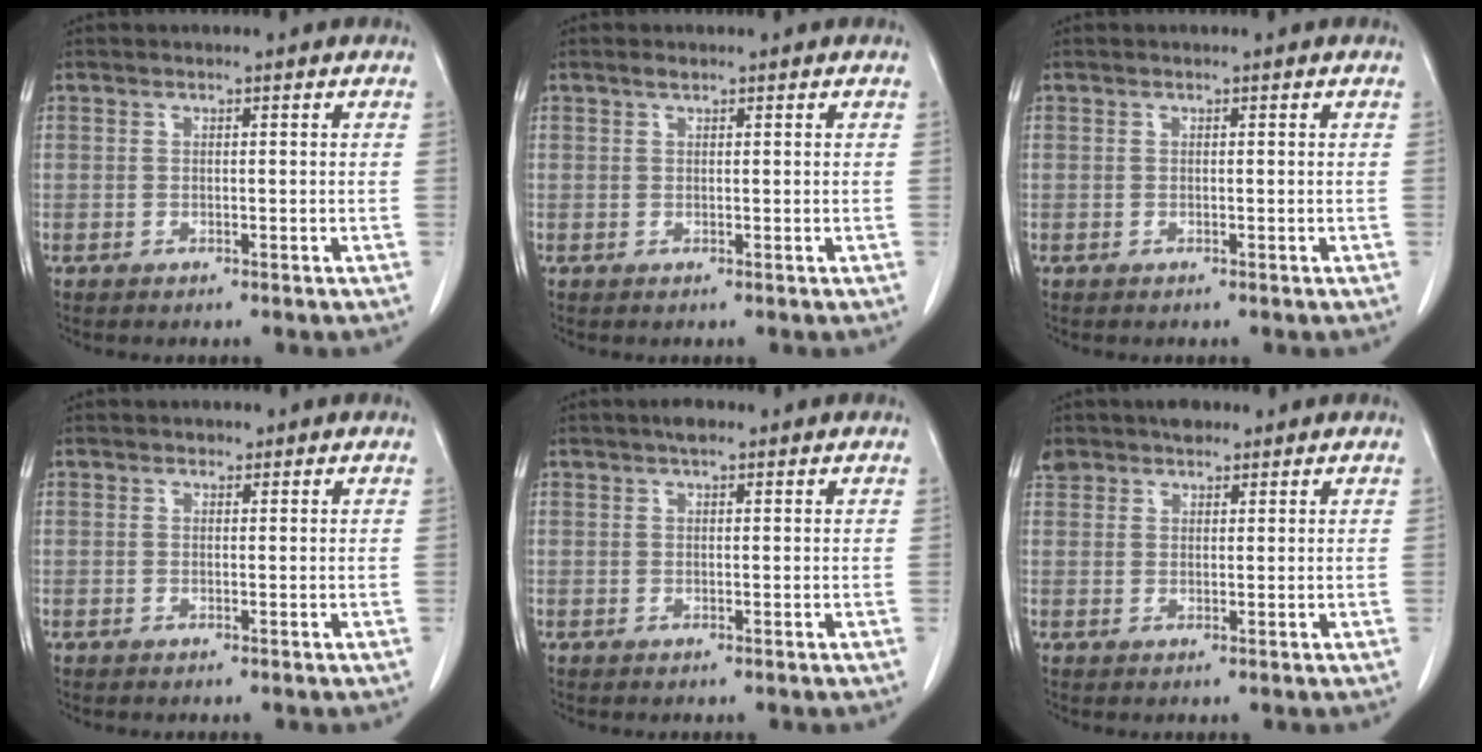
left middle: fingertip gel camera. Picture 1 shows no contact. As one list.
[{"total": 0.7, "force": [0.6, 0.2, 0.4], "torque": [-0.012, 0.000, 0.011]}, {"total": 0.0}, {"total": 0.7, "force": [0.4, 0.5, 0.1], "torque": [-0.001, 0.000, 0.004]}, {"total": 1.9, "force": [1.3, 0.6, 1.3], "torque": [-0.024, 0.009, 0.019]}, {"total": 3.9, "force": [3.1, 2.2, 1.0], "torque": [-0.022, 0.015, 0.056]}]